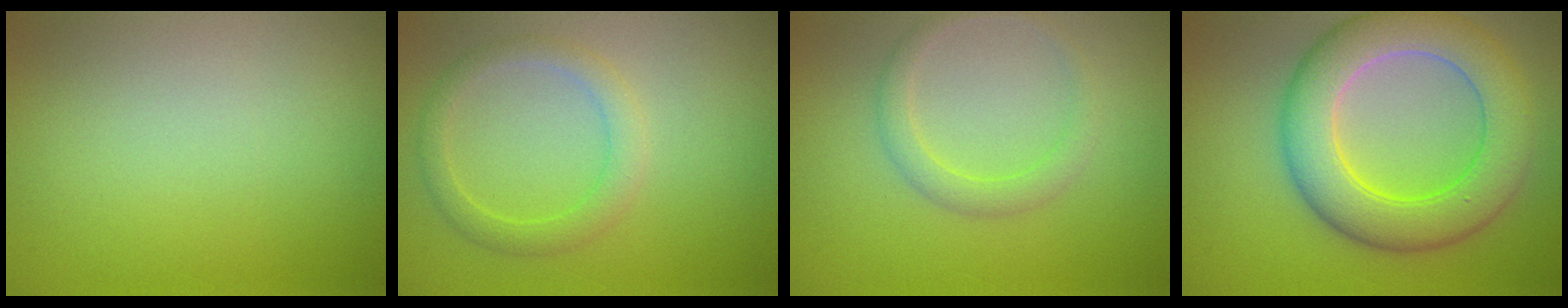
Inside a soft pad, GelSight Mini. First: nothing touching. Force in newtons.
{"total": 2.3, "press": 2.3, "slide": 0.1}
{"total": 2.0, "press": 2.0, "slide": 0.1}
{"total": 8.3, "press": 8.3, "slide": 0.6}